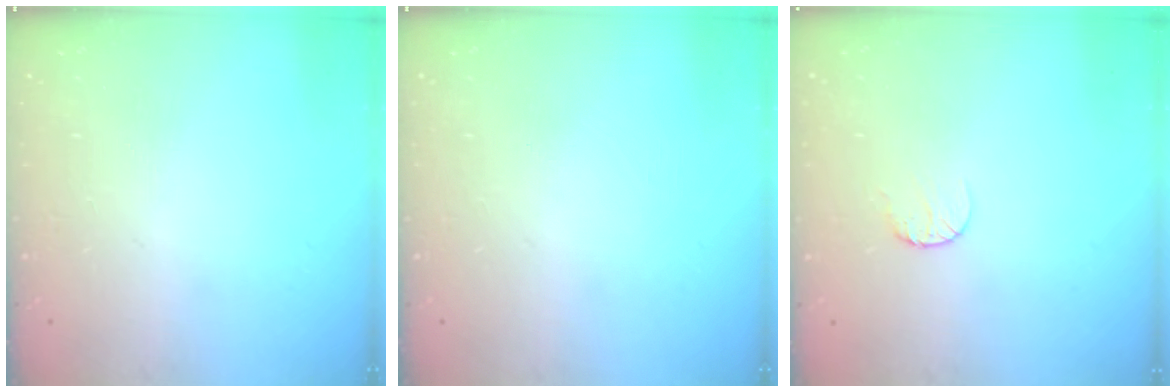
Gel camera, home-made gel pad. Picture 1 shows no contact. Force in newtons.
{"total": 0.0}
{"total": 5.0, "press": 4.9, "slide": 0.5}